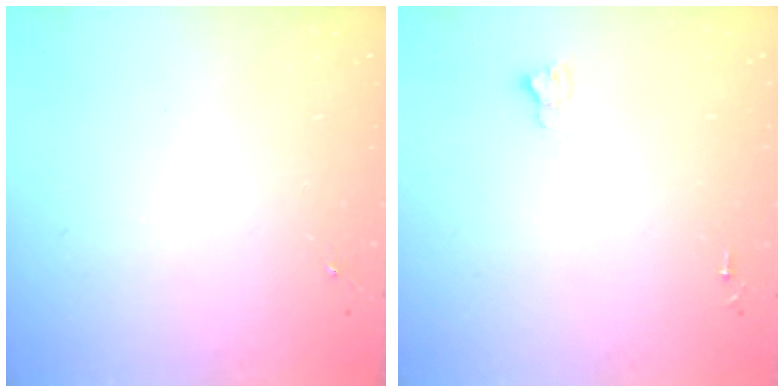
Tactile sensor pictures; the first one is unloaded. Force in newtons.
{"total": 2.7, "press": 2.7, "slide": 0.0}